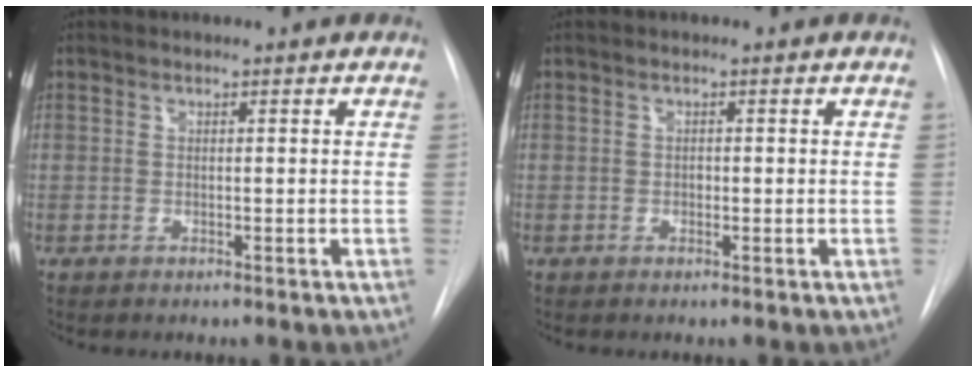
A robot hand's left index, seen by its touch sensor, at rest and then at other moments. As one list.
[{"total": 0.5, "force": [-0.4, 0.3, 0.2], "torque": [-0.002, -0.005, -0.007]}]